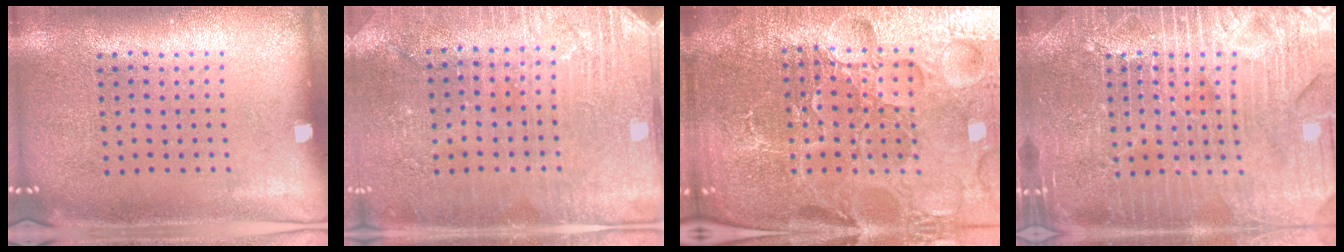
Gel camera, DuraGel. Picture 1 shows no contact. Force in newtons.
{"total": 2.8, "press": 2.8, "slide": 0.4}
{"total": 6.5, "press": 5.8, "slide": 3.0}
{"total": 7.2, "press": 7.1, "slide": 0.9}